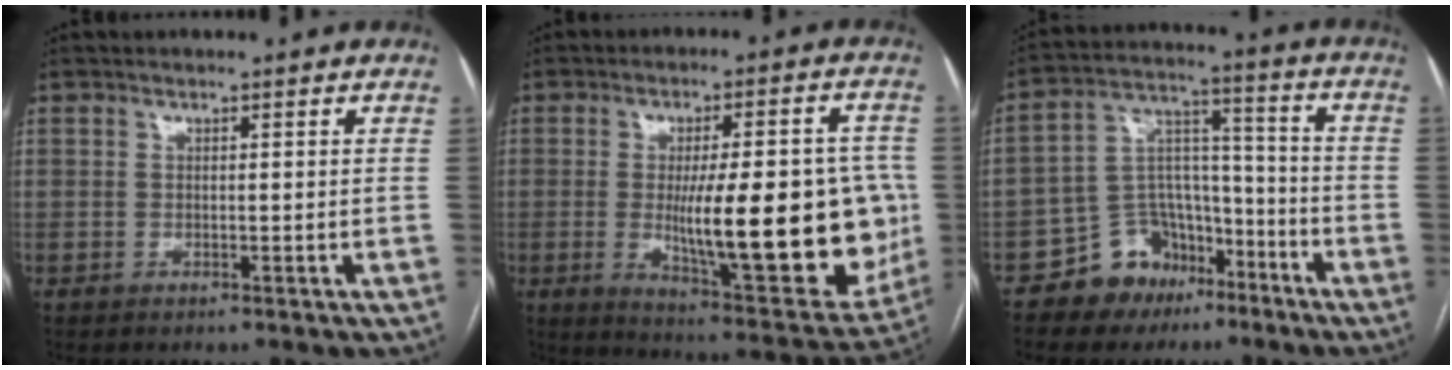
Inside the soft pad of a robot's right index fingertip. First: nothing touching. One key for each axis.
{"total": 23.2, "fx": -2.0, "fy": 5.8, "fz": 22.4, "tx": -0.270, "ty": -0.002, "tz": -0.007}
{"total": 10.7, "fx": -6.9, "fy": 7.7, "fz": 2.9, "tx": -0.050, "ty": 0.054, "tz": -0.110}